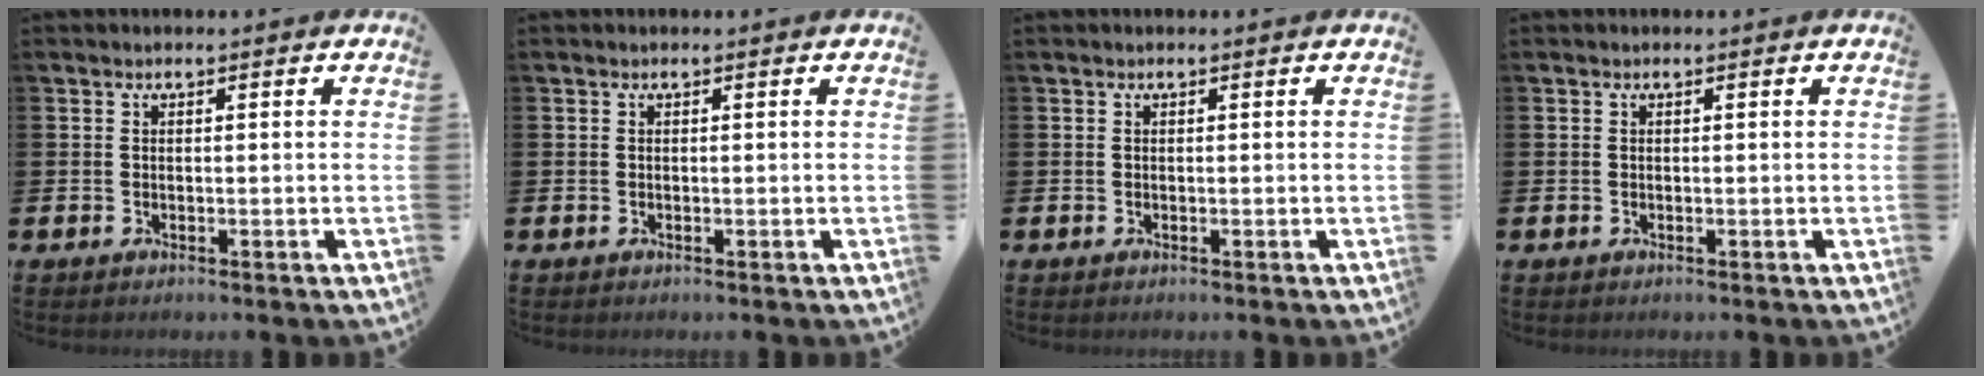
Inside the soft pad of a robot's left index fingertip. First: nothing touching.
{"total": 0.0}
{"total": 0.0}
{"total": 0.0}